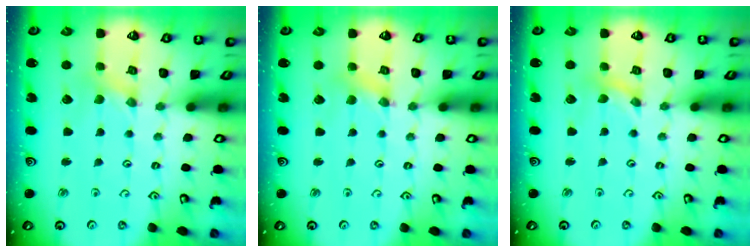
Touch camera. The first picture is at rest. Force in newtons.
{"total": 2.3, "press": 2.3, "slide": 0.3}
{"total": 0.0}